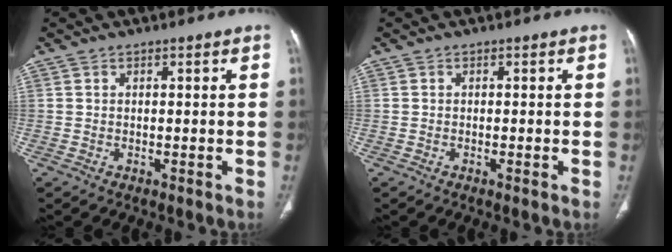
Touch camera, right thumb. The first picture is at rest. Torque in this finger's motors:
{"motor_torque": [-0.34, 0.07, -0.25, -0.07, -0.02]}